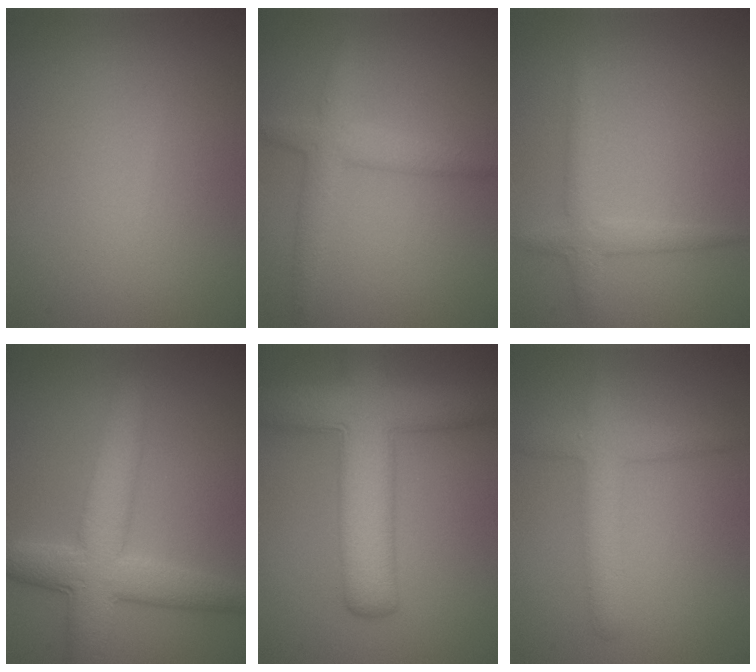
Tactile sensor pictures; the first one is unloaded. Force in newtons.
{"total": 3.0, "press": 3.0, "slide": 0.2}
{"total": 2.1, "press": 2.1, "slide": 0.1}
{"total": 6.6, "press": 6.6, "slide": 0.1}
{"total": 9.1, "press": 9.1, "slide": 0.4}
{"total": 3.3, "press": 3.3, "slide": 0.2}